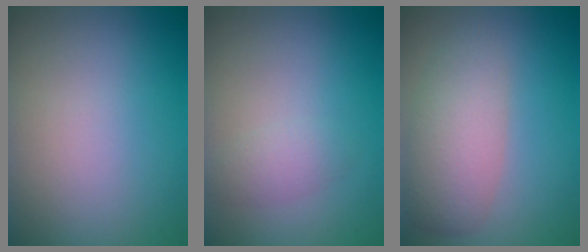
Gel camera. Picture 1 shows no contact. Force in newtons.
{"total": 1.5, "press": 1.5, "slide": 0.1}
{"total": 4.3, "press": 4.3, "slide": 0.1}